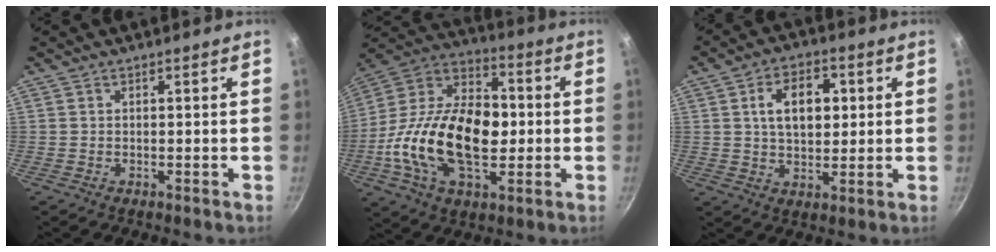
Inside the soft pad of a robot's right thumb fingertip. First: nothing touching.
{"total": 25.0, "force": [-2.5, 15.0, 19.8], "torque": [-0.336, 0.035, -0.058]}
{"total": 10.0, "force": [2.0, 6.4, 7.4], "torque": [-0.099, 0.003, 0.030]}